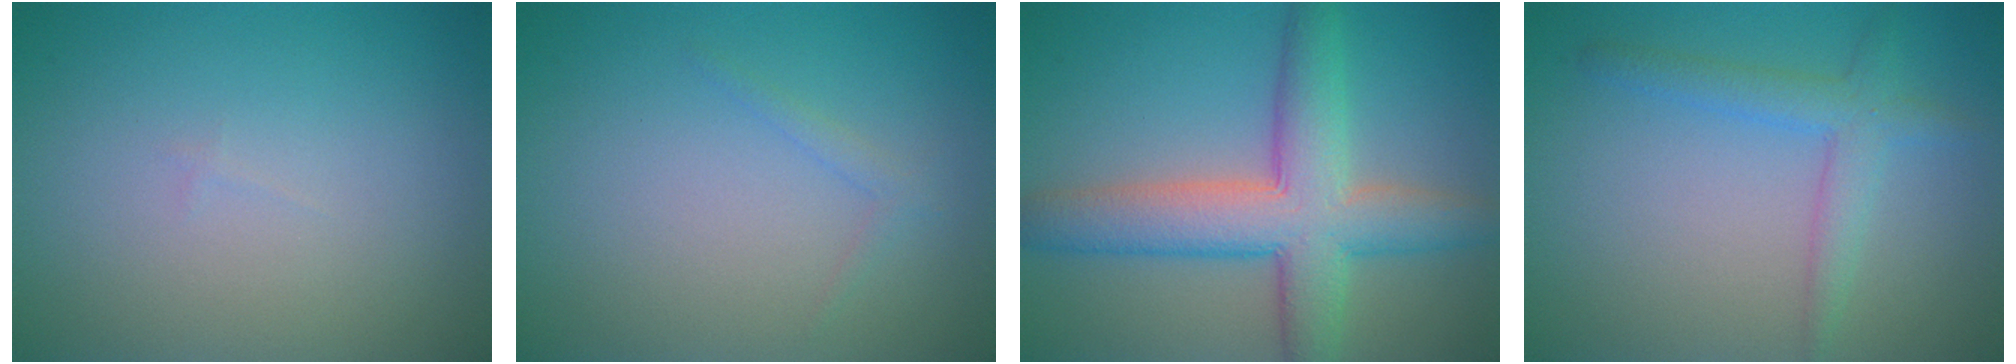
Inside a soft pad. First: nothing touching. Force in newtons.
{"total": 0.8, "press": 0.8, "slide": 0.0}
{"total": 7.6, "press": 7.6, "slide": 0.4}
{"total": 2.8, "press": 2.8, "slide": 0.2}